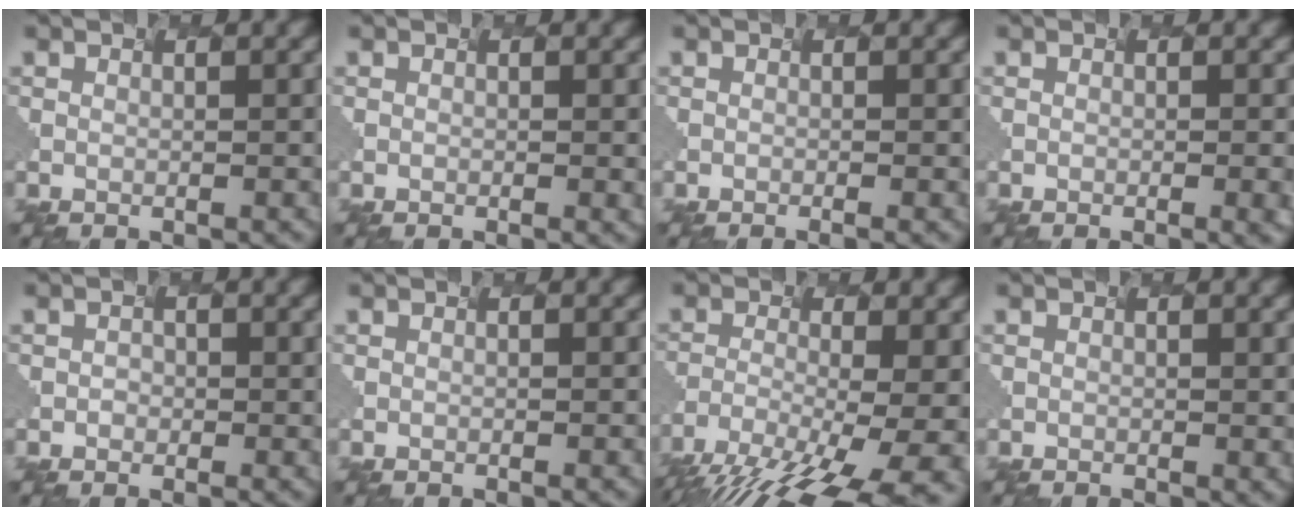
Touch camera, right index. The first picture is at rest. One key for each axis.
{"total": 0.6, "fx": -0.2, "fy": -0.1, "fz": 0.5, "tx": -0.007, "ty": -0.002, "tz": 0.003}
{"total": 1.5, "fx": -0.3, "fy": 0.6, "fz": 1.4, "tx": -0.001, "ty": -0.001, "tz": -0.011}
{"total": 1.8, "fx": -0.5, "fy": 0.4, "fz": 1.7, "tx": -0.012, "ty": 0.001, "tz": 0.000}
{"total": 0.9, "fx": -0.6, "fy": 0.6, "fz": -0.1, "tx": 0.001, "ty": 0.001, "tz": -0.006}
{"total": 0.7, "fx": -0.1, "fy": 0.2, "fz": 0.6, "tx": 0.000, "ty": 0.000, "tz": -0.004}
{"total": 13.9, "fx": -8.5, "fy": 4.1, "fz": 10.2, "tx": -0.163, "ty": -0.024, "tz": -0.108}
{"total": 0.6, "fx": -0.2, "fy": 0.1, "fz": 0.6, "tx": -0.005, "ty": -0.001, "tz": 0.006}